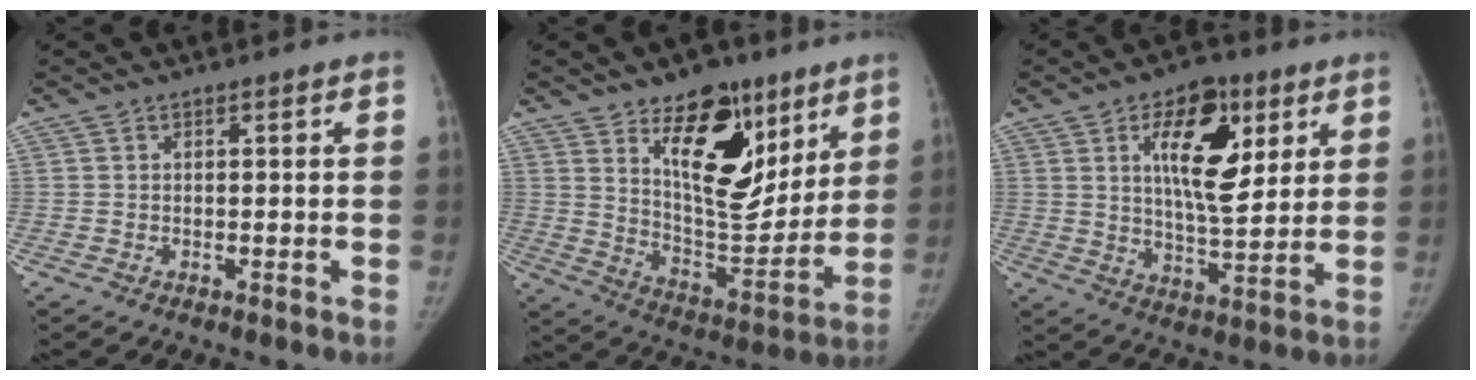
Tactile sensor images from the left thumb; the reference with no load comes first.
{"total": 19.5, "force": [10.2, 10.3, 13.0], "torque": [-0.132, -0.076, 0.169]}
{"total": 14.4, "force": [5.5, 6.9, 11.4], "torque": [-0.141, -0.029, 0.089]}